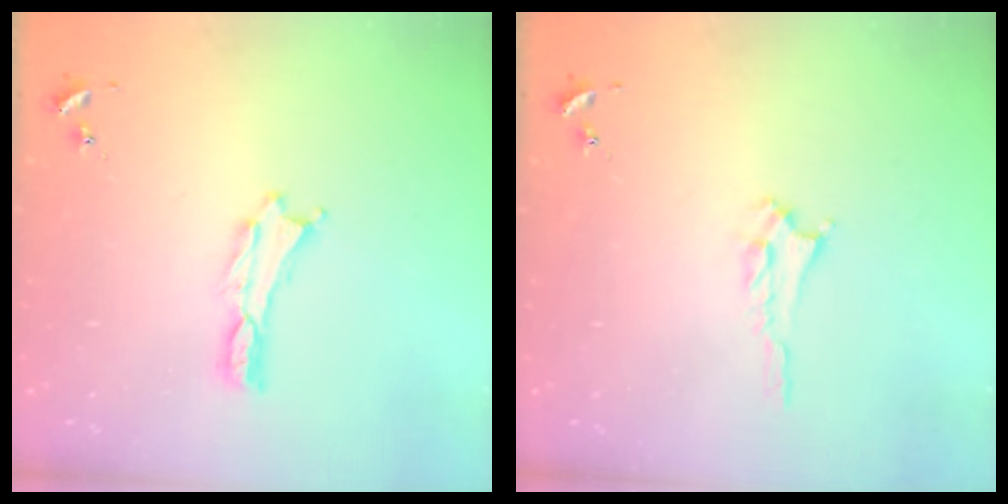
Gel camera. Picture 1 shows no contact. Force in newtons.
{"total": 2.2, "press": 2.2, "slide": 0.3}